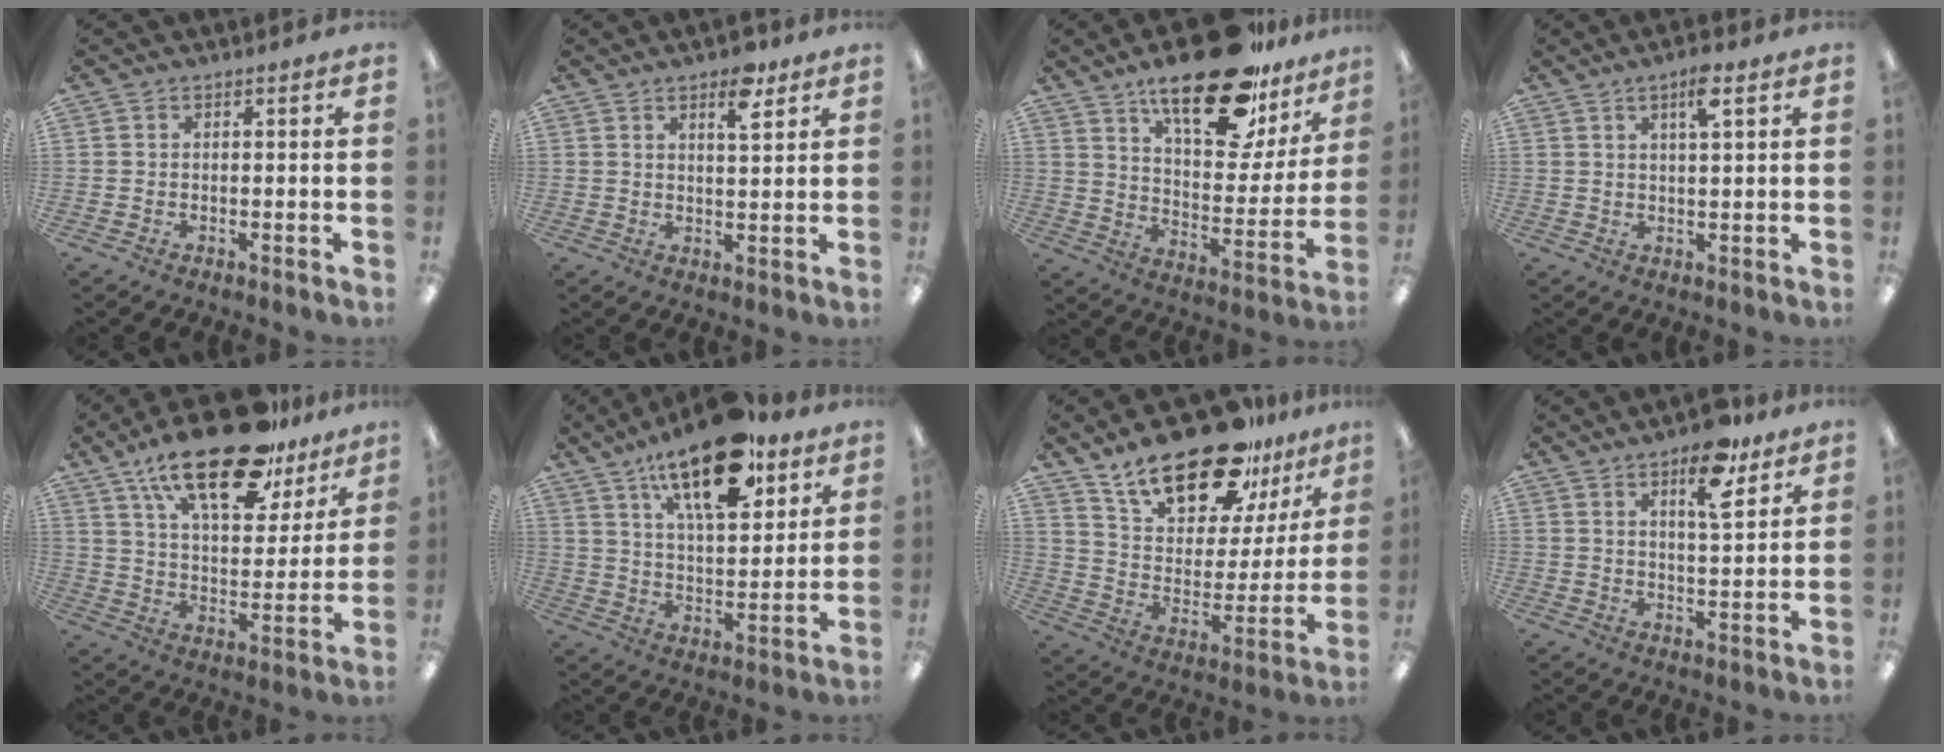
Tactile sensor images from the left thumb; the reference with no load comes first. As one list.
[{"total": 6.9, "force": [4.4, 2.4, 4.7], "torque": [-0.063, -0.018, 0.069]}, {"total": 24.7, "force": [17.1, 9.8, 14.9], "torque": [-0.222, -0.100, 0.287]}, {"total": 5.2, "force": [3.0, 0.8, 4.1], "torque": [-0.073, -0.002, 0.046]}, {"total": 22.1, "force": [15.2, 8.9, 13.4], "torque": [-0.222, -0.076, 0.259]}, {"total": 19.5, "force": [12.7, 8.1, 12.4], "torque": [-0.193, -0.062, 0.208]}, {"total": 22.9, "force": [17.5, 9.4, 11.4], "torque": [-0.194, -0.110, 0.305]}, {"total": 11.5, "force": [7.2, 4.3, 7.9], "torque": [-0.114, -0.033, 0.120]}]